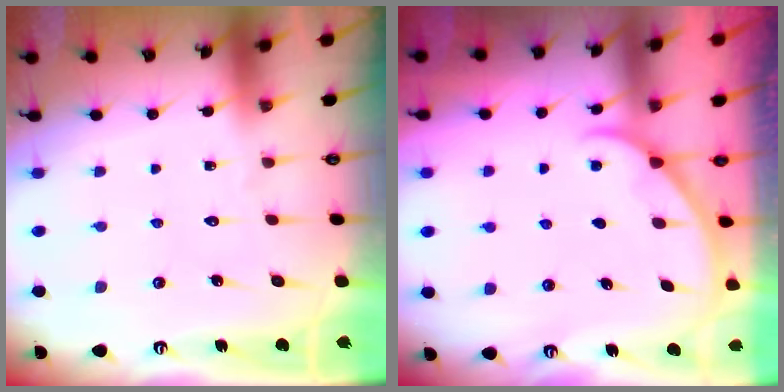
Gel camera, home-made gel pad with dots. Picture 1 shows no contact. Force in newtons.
{"total": 1.7, "press": 1.7, "slide": 0.2}